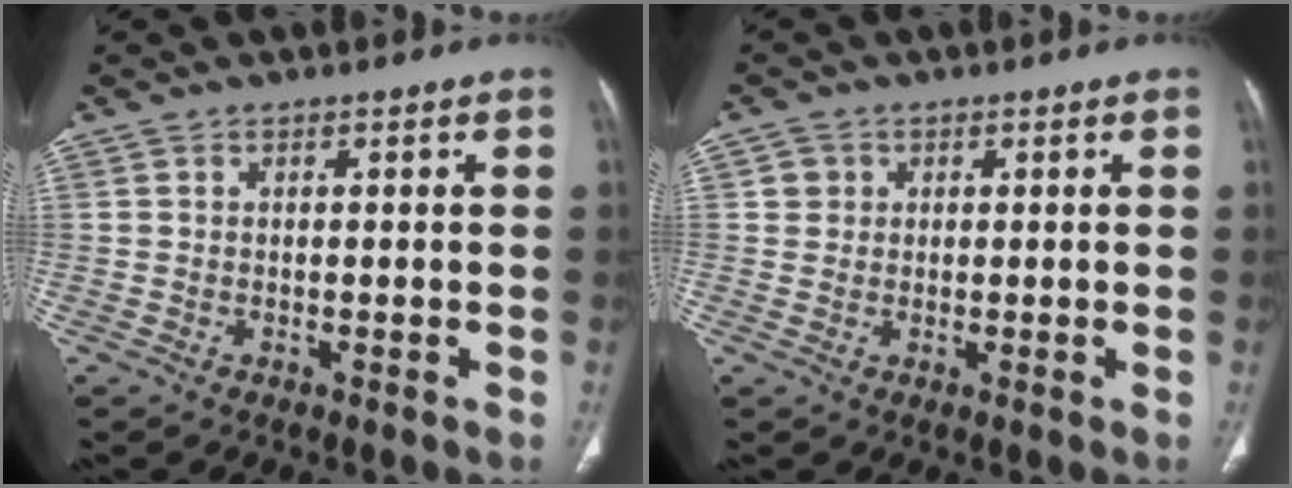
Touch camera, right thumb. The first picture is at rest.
{"total": 2.3, "force": [0.6, 2.2, 0.3], "torque": [0.013, 0.004, 0.010]}